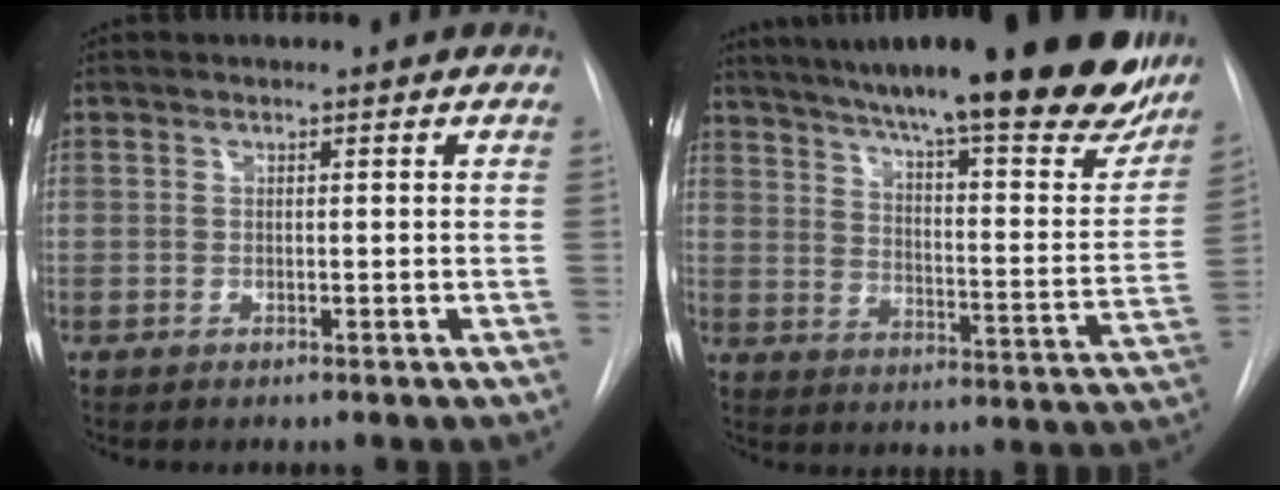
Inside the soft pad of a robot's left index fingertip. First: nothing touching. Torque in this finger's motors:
{"motor_torque": [0.90, -0.69, 0.52, 0.21]}